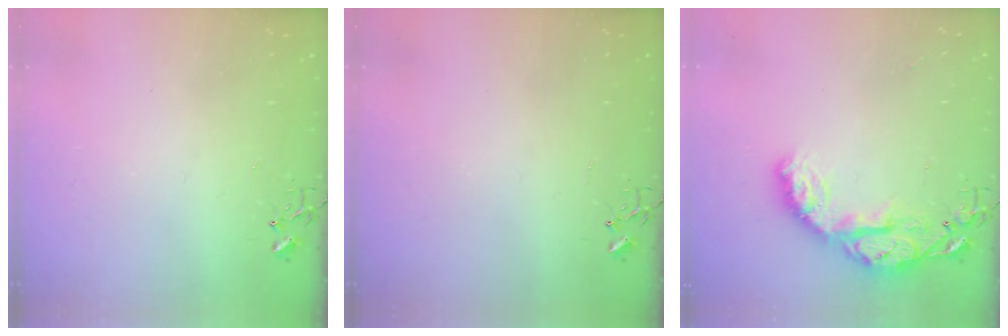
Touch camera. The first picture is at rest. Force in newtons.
{"total": 0.0}
{"total": 14.9, "press": 14.8, "slide": 1.5}